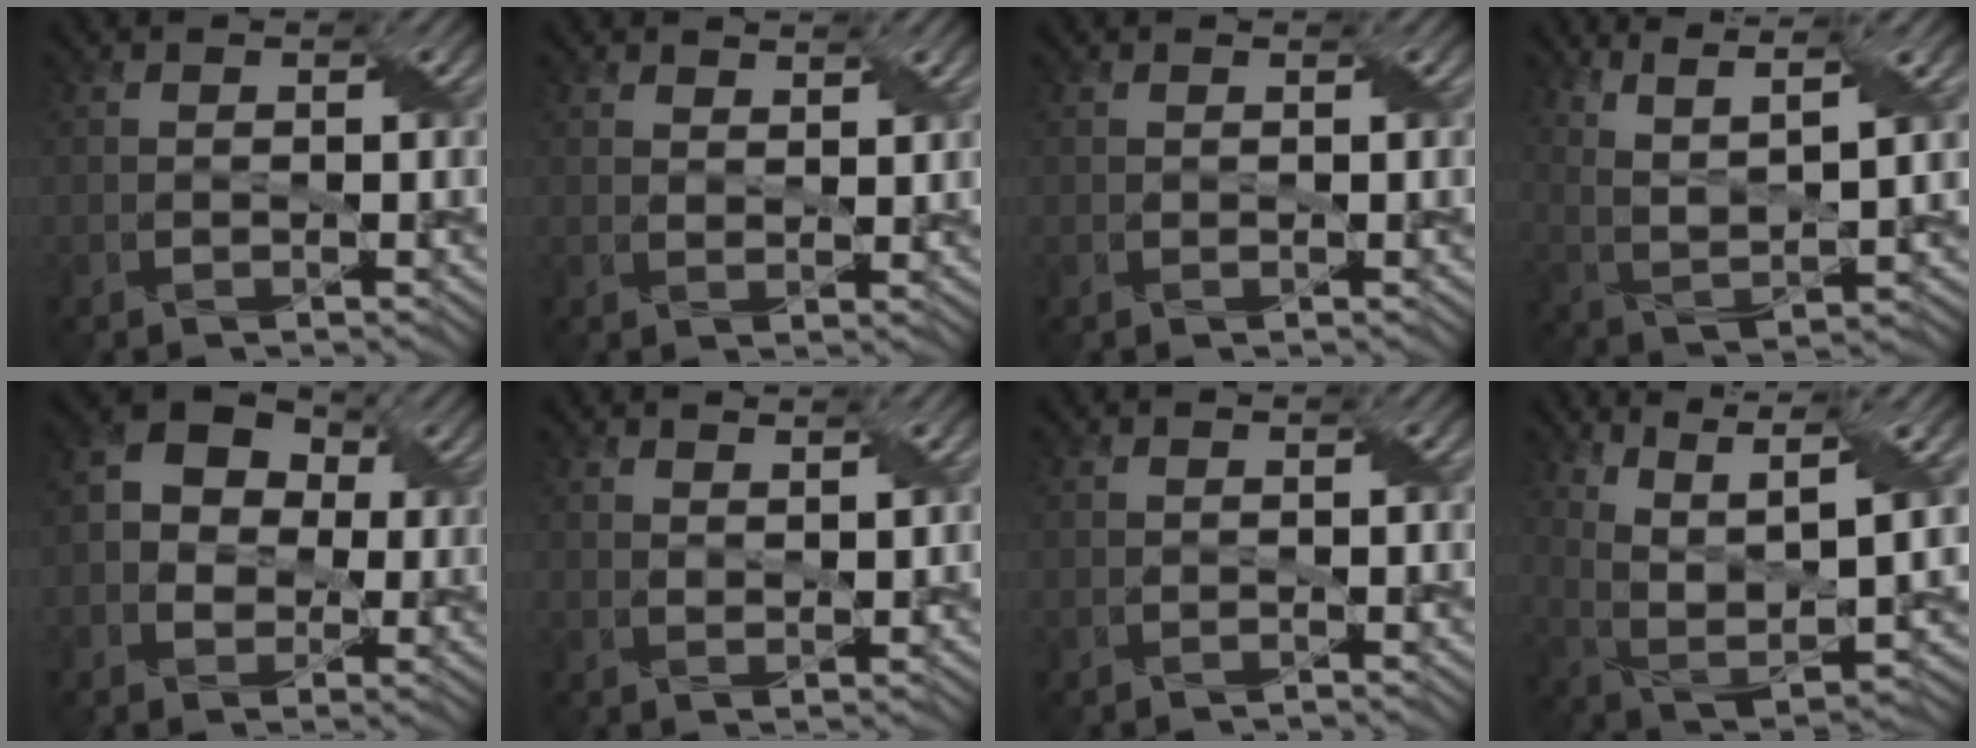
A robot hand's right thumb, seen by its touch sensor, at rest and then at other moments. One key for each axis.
{"total": 1.7, "fx": 1.5, "fy": 0.5, "fz": 0.6, "tx": -0.015, "ty": -0.001, "tz": 0.033}
{"total": 0.0}
{"total": 8.2, "fx": 5.4, "fy": 1.6, "fz": 5.9, "tx": -0.135, "ty": 0.003, "tz": 0.107}
{"total": 7.5, "fx": 1.0, "fy": 5.9, "fz": 4.5, "tx": -0.104, "ty": 0.009, "tz": 0.008}
{"total": 1.6, "fx": 1.4, "fy": 0.2, "fz": 0.7, "tx": -0.017, "ty": -0.001, "tz": 0.030}
{"total": 0.0}
{"total": 11.1, "fx": 5.7, "fy": 3.1, "fz": 8.9, "tx": -0.200, "ty": 0.005, "tz": 0.114}